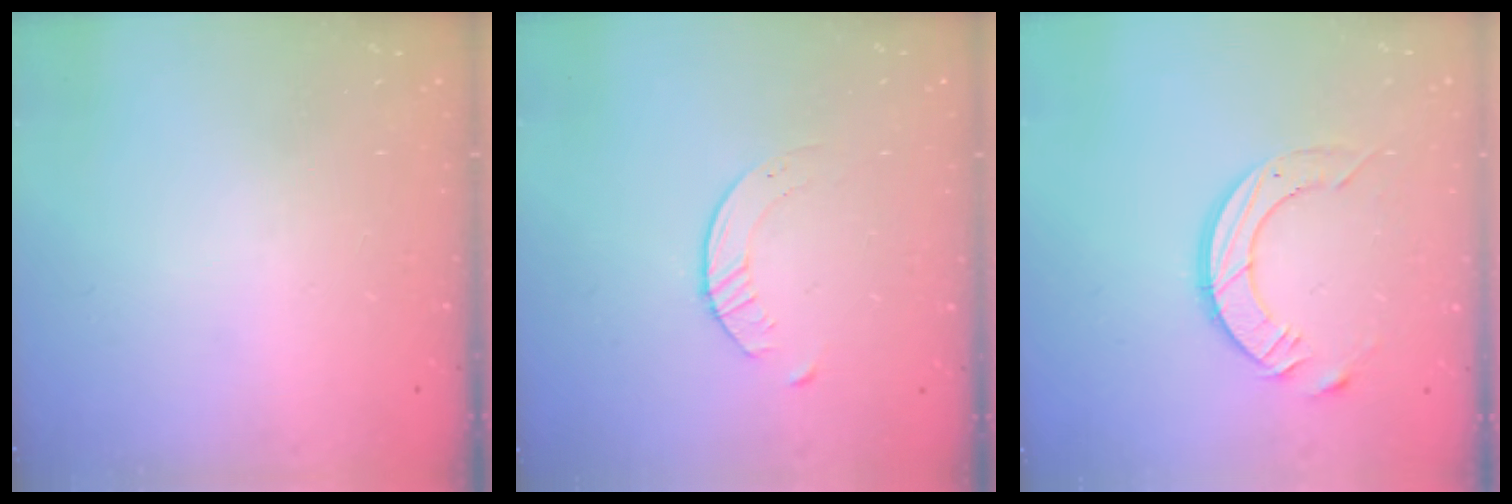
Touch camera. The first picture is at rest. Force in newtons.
{"total": 2.1, "press": 2.0, "slide": 0.3}
{"total": 10.4, "press": 10.3, "slide": 0.9}